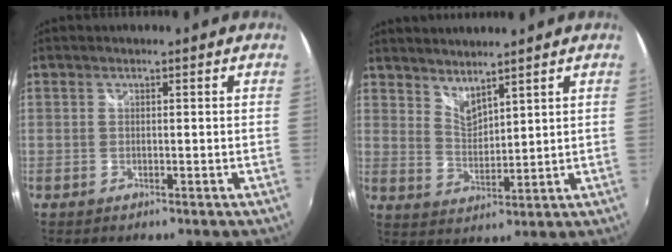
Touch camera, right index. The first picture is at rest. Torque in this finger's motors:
{"motor_torque": [-0.17, 0.20, -0.04, 0.00]}